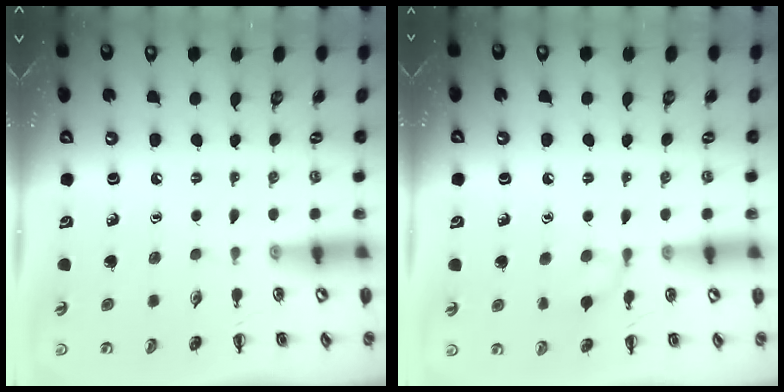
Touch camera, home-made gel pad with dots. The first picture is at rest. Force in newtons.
{"total": 8.2, "press": 7.9, "slide": 2.1}